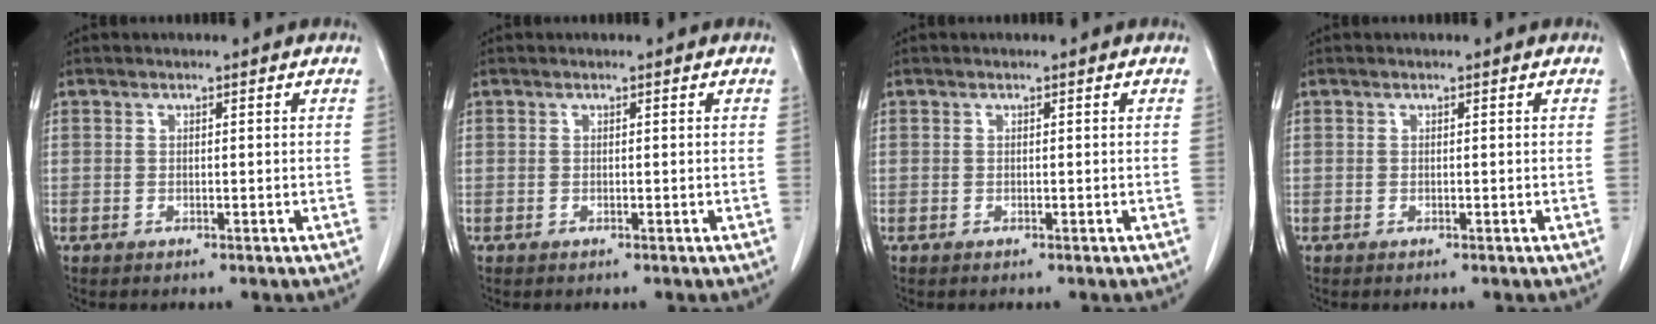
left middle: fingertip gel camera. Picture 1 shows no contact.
{"total": 0.0}
{"total": 0.0}
{"total": 0.0}